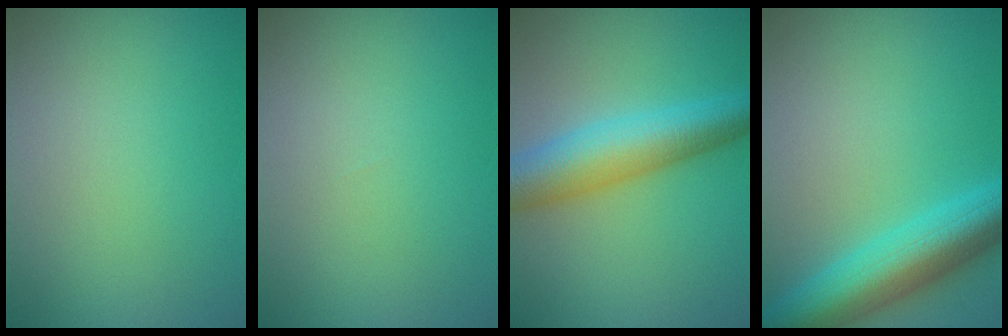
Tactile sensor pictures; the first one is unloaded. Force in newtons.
{"total": 0.0}
{"total": 6.8, "press": 6.8, "slide": 0.2}
{"total": 8.0, "press": 8.0, "slide": 0.4}